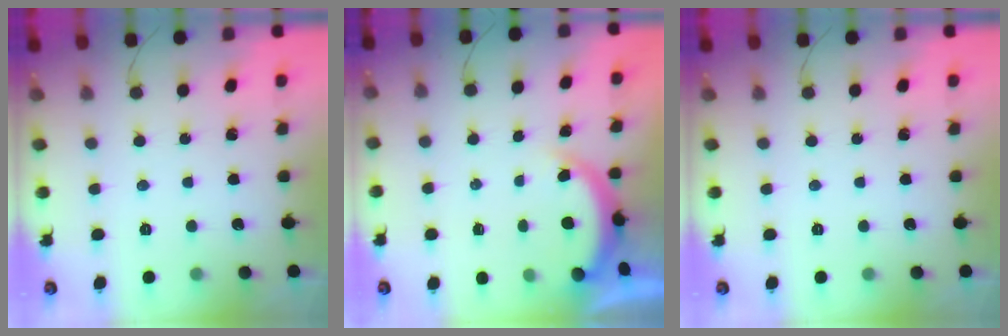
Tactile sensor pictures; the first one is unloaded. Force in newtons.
{"total": 4.6, "press": 4.6, "slide": 0.6}
{"total": 0.0}